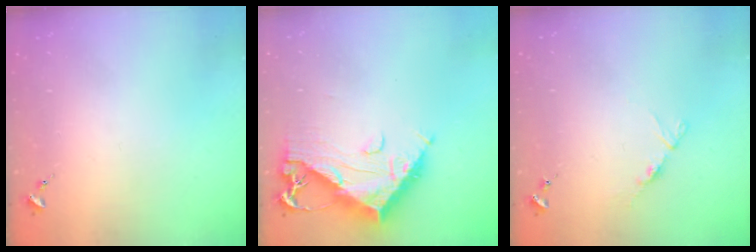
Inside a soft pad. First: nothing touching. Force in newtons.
{"total": 13.6, "press": 13.6, "slide": 1.1}
{"total": 5.5, "press": 5.4, "slide": 0.6}